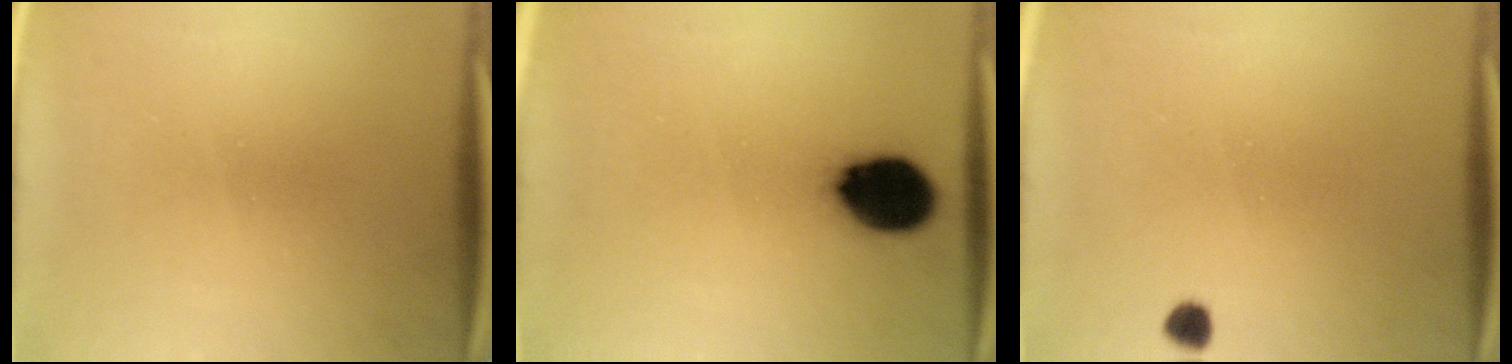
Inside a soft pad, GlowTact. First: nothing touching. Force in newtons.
{"total": 11.9}
{"total": 1.7}